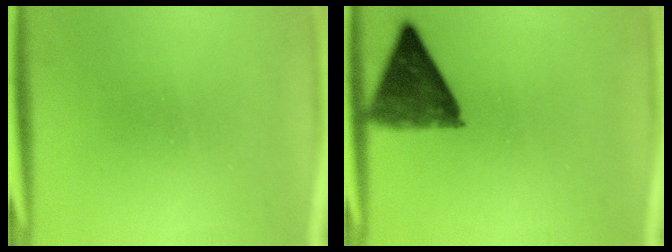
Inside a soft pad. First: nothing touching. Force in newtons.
{"total": 8.2}